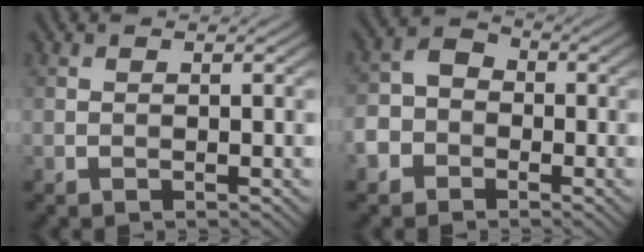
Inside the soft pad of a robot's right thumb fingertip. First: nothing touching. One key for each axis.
{"total": 5.1, "fx": -2.6, "fy": 4.0, "fz": 2.0, "tx": -0.044, "ty": -0.001, "tz": -0.060}